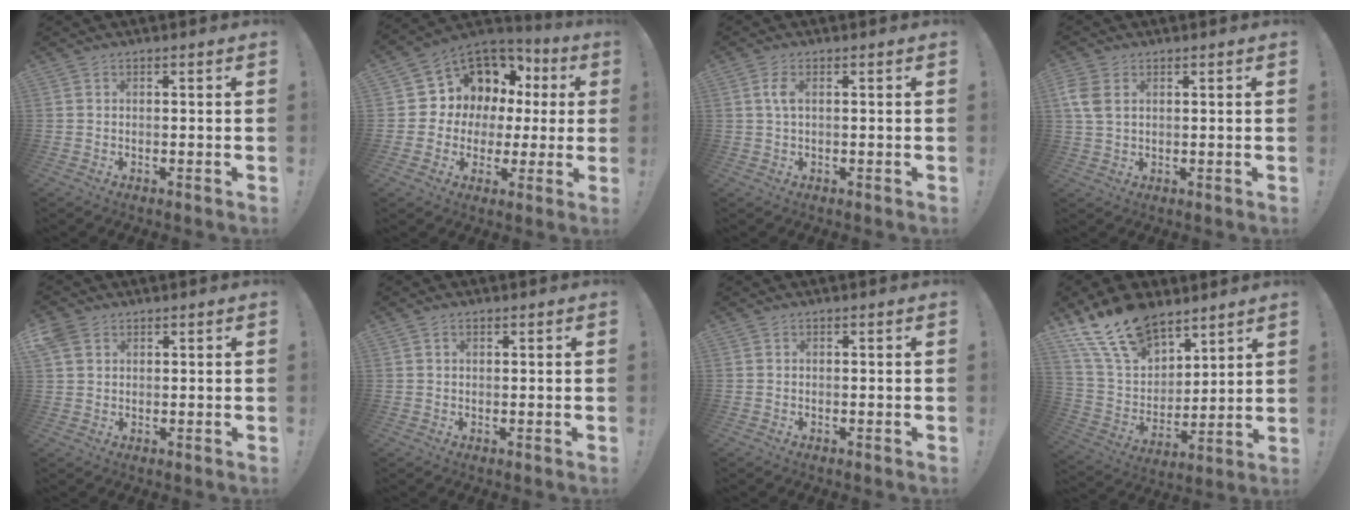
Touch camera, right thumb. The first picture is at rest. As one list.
[{"total": 9.7, "force": [4.4, 8.1, 3.0], "torque": [-0.051, -0.047, 0.097]}, {"total": 3.0, "force": [0.5, 1.0, 2.8], "torque": [-0.052, 0.003, 0.007]}, {"total": 5.4, "force": [1.9, 3.7, 3.5], "torque": [-0.078, -0.001, 0.036]}, {"total": 4.3, "force": [2.3, 3.1, 1.9], "torque": [-0.033, -0.003, 0.048]}, {"total": 1.0, "force": [0.6, 0.7, 0.4], "torque": [-0.006, 0.001, 0.011]}, {"total": 0.0}, {"total": 18.6, "force": [13.9, 9.7, 7.7], "torque": [-0.155, -0.090, 0.264]}]